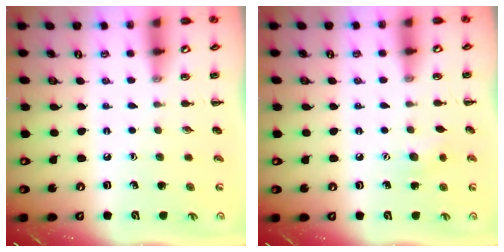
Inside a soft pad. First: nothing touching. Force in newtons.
{"total": 5.7, "press": 5.6, "slide": 1.3}